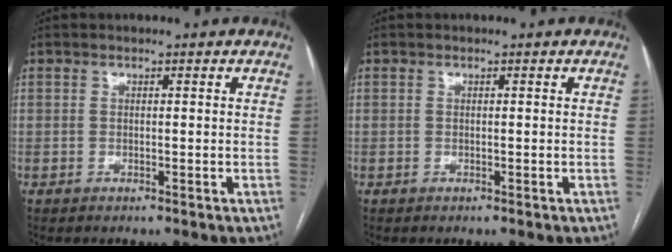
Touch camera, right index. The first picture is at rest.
{"total": 0.0}